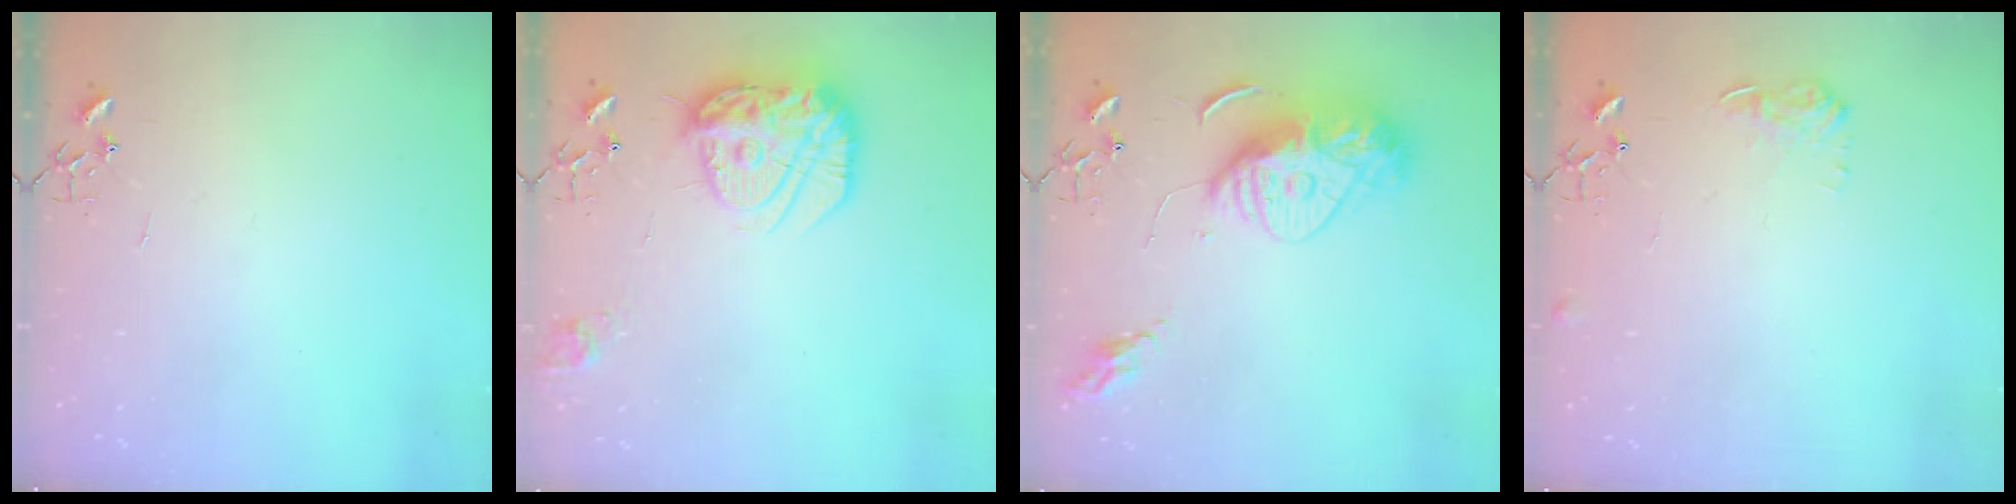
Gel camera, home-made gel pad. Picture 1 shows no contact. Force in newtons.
{"total": 19.1, "press": 19.1, "slide": 1.1}
{"total": 15.7, "press": 15.6, "slide": 1.4}
{"total": 7.6, "press": 7.6, "slide": 0.3}